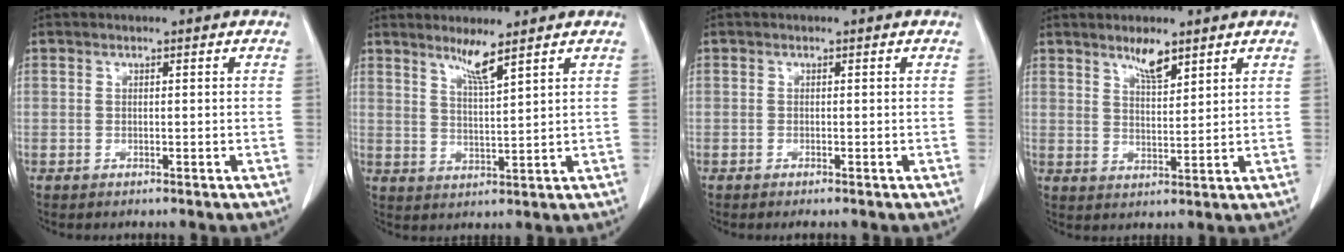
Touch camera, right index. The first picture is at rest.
{"total": 4.0, "force": [3.1, -0.7, 2.6], "torque": [-0.048, -0.013, 0.059]}
{"total": 0.6, "force": [-0.5, 0.0, 0.4], "torque": [-0.009, -0.002, -0.008]}
{"total": 4.2, "force": [3.2, 0.9, 2.6], "torque": [-0.050, -0.003, 0.060]}